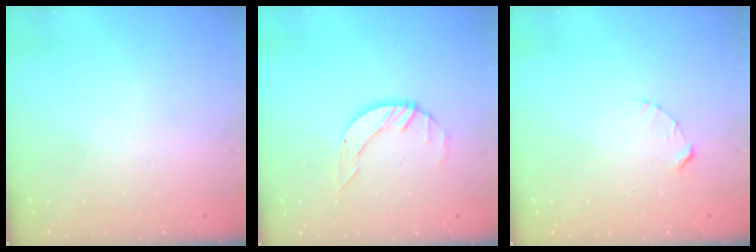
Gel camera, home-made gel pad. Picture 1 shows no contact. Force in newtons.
{"total": 3.6, "press": 3.6, "slide": 0.4}
{"total": 2.7, "press": 2.7, "slide": 0.3}